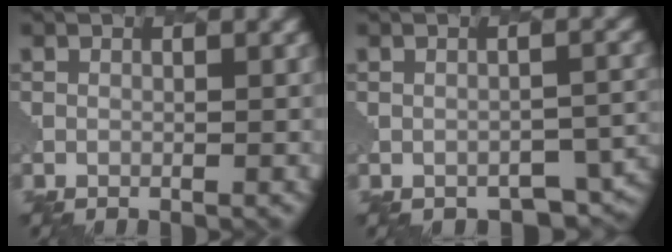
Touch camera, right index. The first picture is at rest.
{"total": 3.1, "force": [-2.6, 1.3, 1.0], "torque": [-0.014, -0.003, -0.029]}